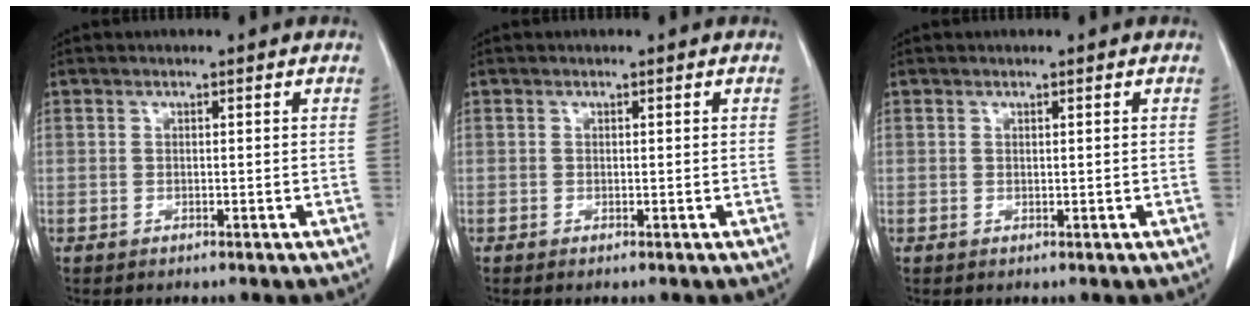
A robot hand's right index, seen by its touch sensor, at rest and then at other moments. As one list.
[{"total": 0.0}, {"total": 0.0}]